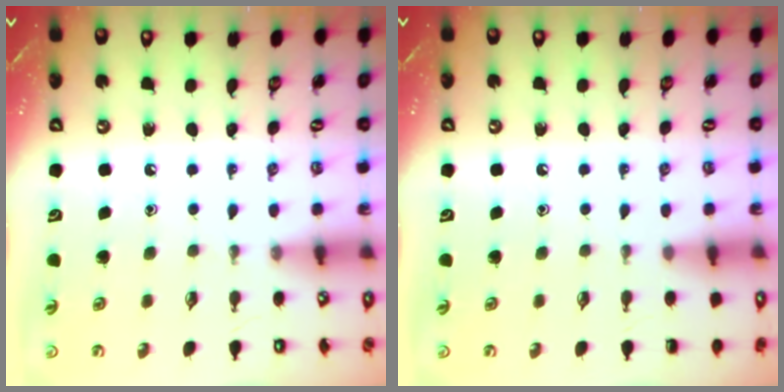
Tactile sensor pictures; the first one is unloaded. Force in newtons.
{"total": 0.0}